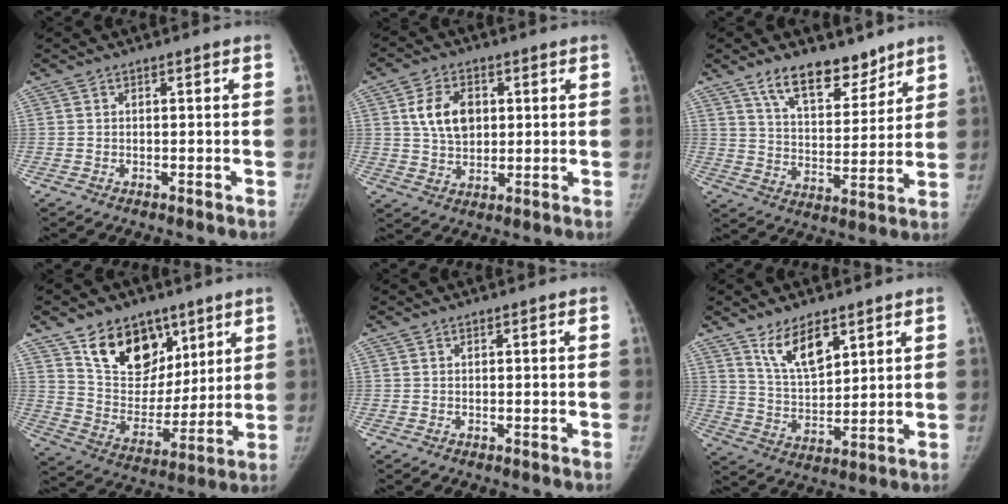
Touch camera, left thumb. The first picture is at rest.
{"total": 9.0, "force": [2.2, 6.2, 6.0], "torque": [-0.085, -0.009, 0.042]}
{"total": 12.9, "force": [9.4, 5.8, 6.7], "torque": [-0.074, -0.066, 0.163]}
{"total": 17.1, "force": [10.3, 11.2, 7.8], "torque": [-0.078, -0.058, 0.188]}
{"total": 0.0}
{"total": 9.9, "force": [6.2, 4.4, 6.4], "torque": [-0.093, -0.041, 0.122]}